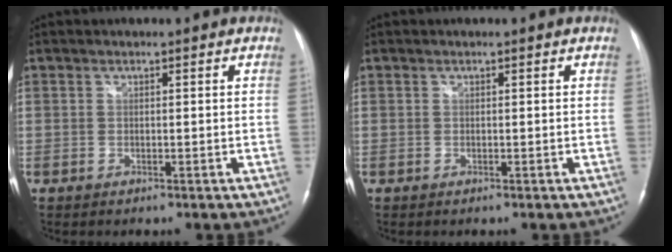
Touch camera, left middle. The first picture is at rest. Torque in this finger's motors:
{"motor_torque": [0.00, 0.00, 0.01, 0.00]}